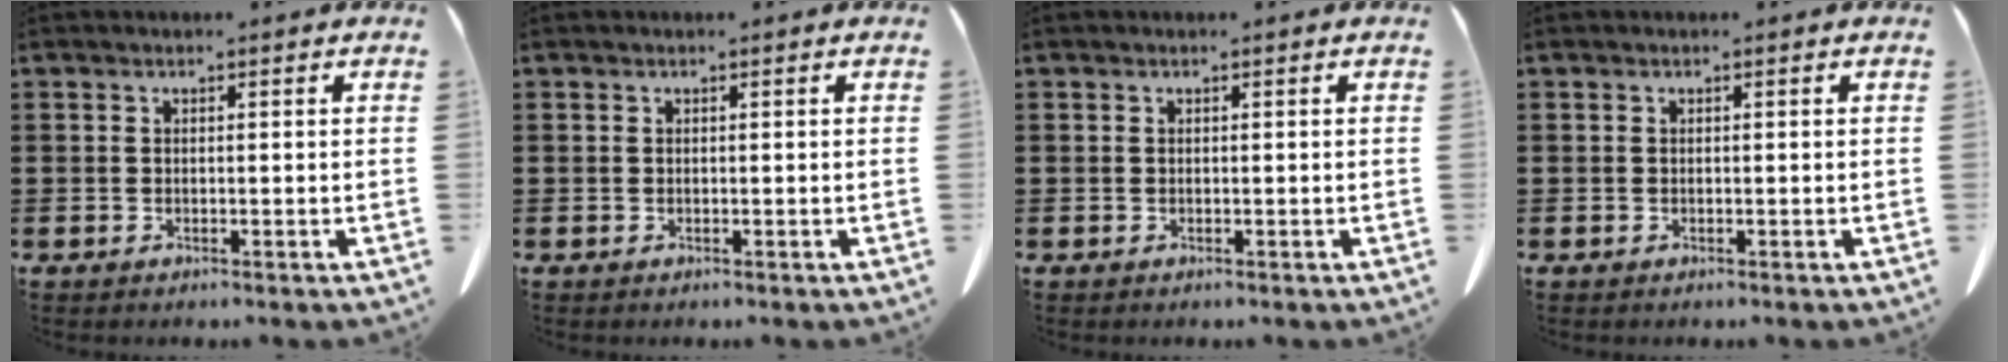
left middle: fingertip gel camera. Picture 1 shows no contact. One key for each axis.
{"total": 0.0}
{"total": 0.0}
{"total": 0.0}